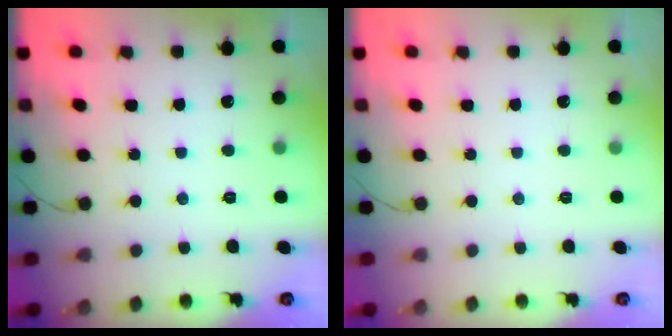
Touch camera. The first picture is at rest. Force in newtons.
{"total": 0.0}